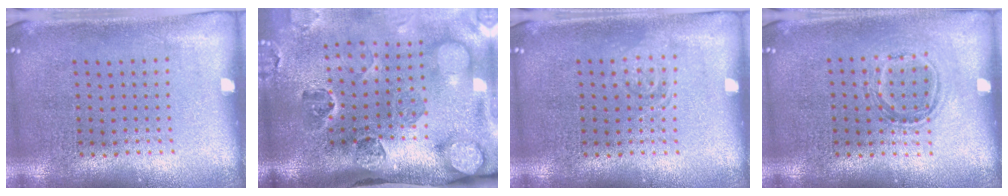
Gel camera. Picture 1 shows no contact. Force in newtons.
{"total": 5.0, "press": 3.5, "slide": 3.6}
{"total": 1.4, "press": 1.4, "slide": 0.2}
{"total": 1.1, "press": 0.9, "slide": 0.6}